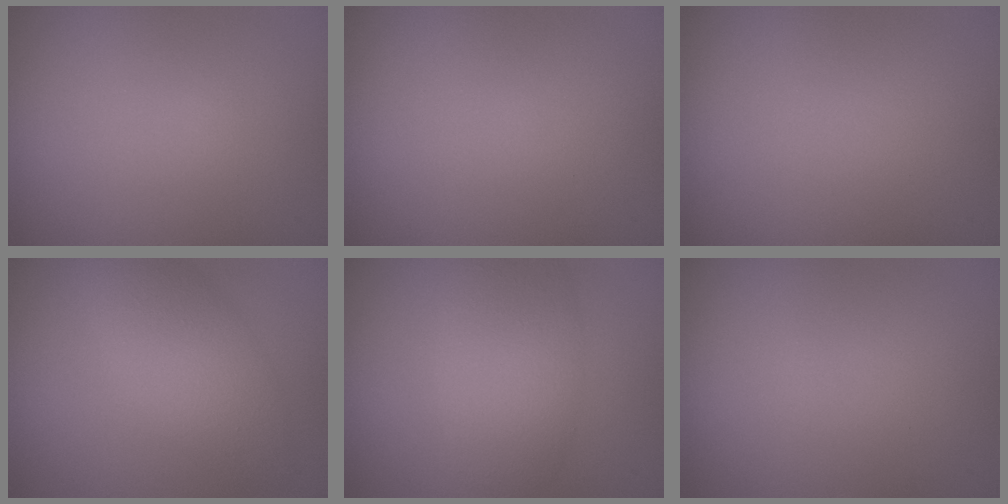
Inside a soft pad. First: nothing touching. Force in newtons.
{"total": 0.0}
{"total": 0.0}
{"total": 3.9, "press": 3.9, "slide": 0.0}
{"total": 4.3, "press": 4.3, "slide": 0.2}
{"total": 0.0}